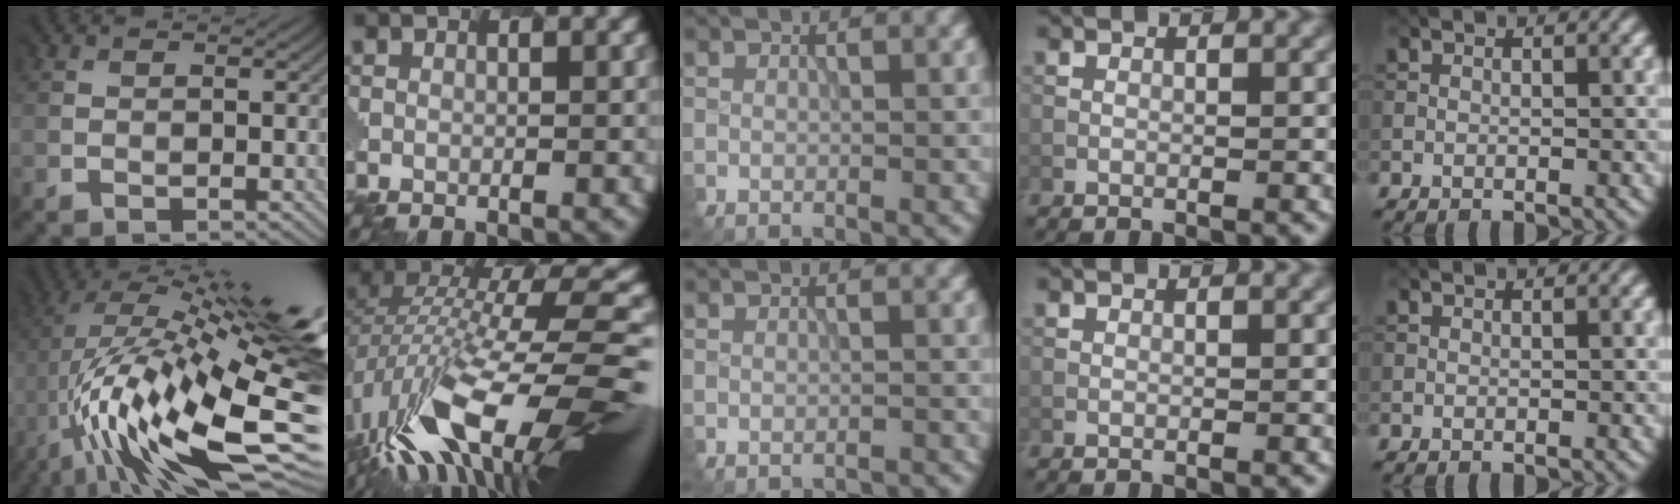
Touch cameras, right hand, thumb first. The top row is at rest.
{"thumb": {"total": 18.3, "force": [-1.3, 6.3, 17.1], "torque": [-0.285, 0.001, -0.012]}, "index": {"total": 13.3, "force": [-6.1, 4.2, 11.0], "torque": [-0.221, 0.022, -0.113]}, "middle": {"total": 2.0, "force": [-1.9, 0.2, 0.5], "torque": [-0.002, -0.002, -0.028]}}